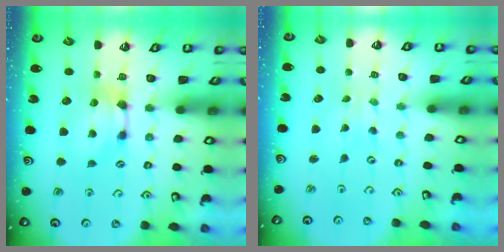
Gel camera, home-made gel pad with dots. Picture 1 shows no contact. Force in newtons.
{"total": 7.0, "press": 7.0, "slide": 0.5}